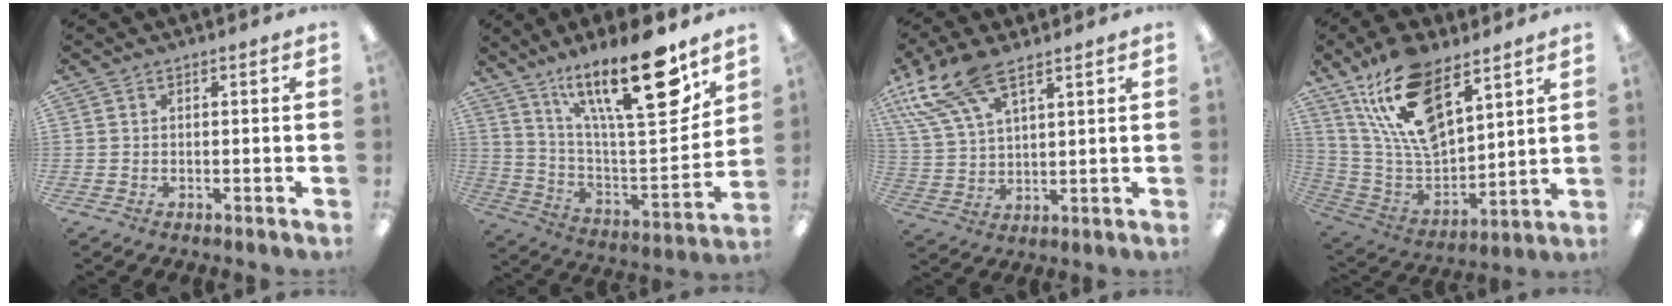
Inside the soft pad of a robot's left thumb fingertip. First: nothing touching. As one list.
[{"total": 23.6, "force": [15.6, 6.2, 16.5], "torque": [-0.265, -0.101, 0.254]}, {"total": 14.6, "force": [9.4, 6.1, 9.3], "torque": [-0.200, -0.028, 0.174]}, {"total": 19.6, "force": [12.5, 9.1, 12.1], "torque": [-0.243, -0.062, 0.223]}]